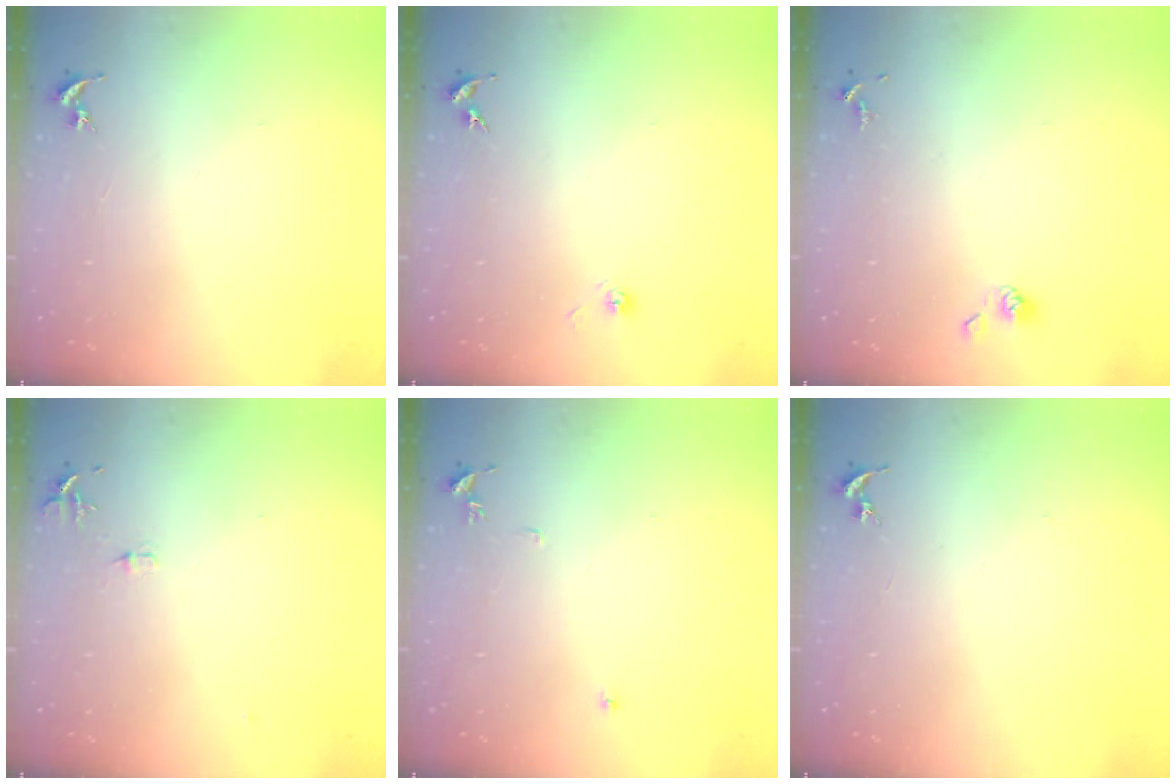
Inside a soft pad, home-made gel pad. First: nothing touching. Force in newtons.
{"total": 3.1, "press": 2.6, "slide": 1.8}
{"total": 3.9, "press": 3.8, "slide": 0.9}
{"total": 6.2, "press": 6.1, "slide": 0.7}
{"total": 6.2, "press": 6.2, "slide": 0.7}
{"total": 0.0}